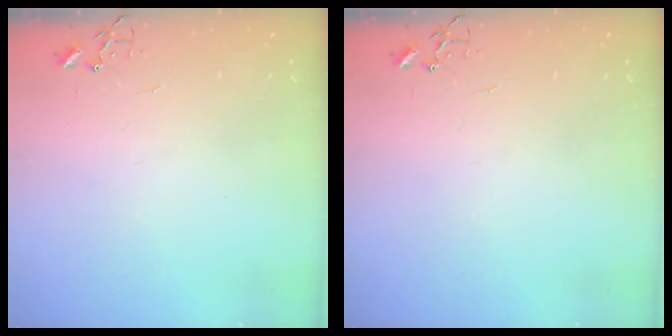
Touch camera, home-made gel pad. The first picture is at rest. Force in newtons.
{"total": 0.0}